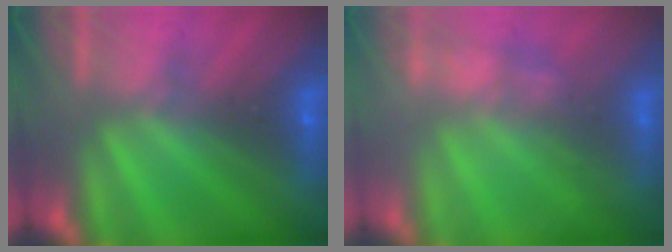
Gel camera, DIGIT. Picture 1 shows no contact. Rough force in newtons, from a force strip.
{"total": 2.7}